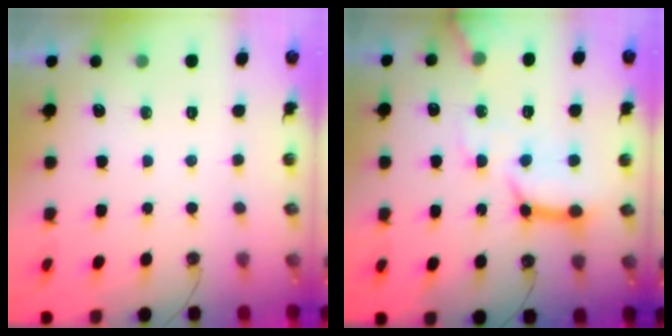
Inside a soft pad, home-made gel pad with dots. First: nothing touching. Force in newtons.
{"total": 13.3, "press": 13.2, "slide": 1.5}